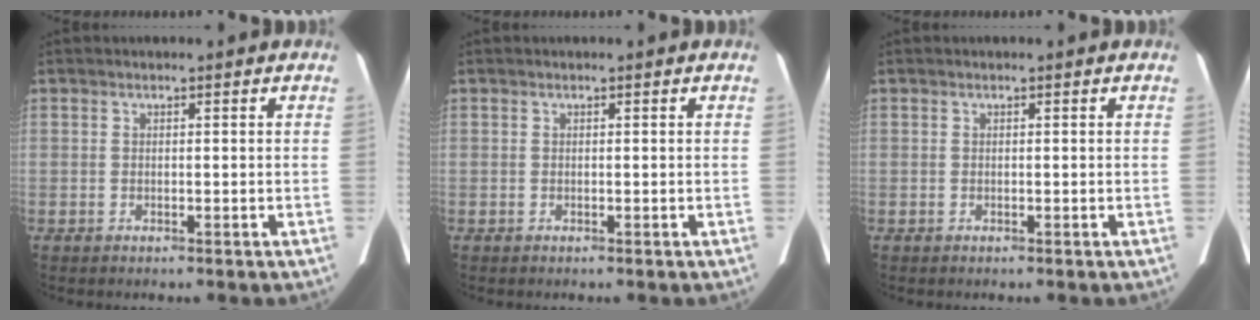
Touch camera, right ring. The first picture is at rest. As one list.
[{"total": 0.0}, {"total": 0.0}]